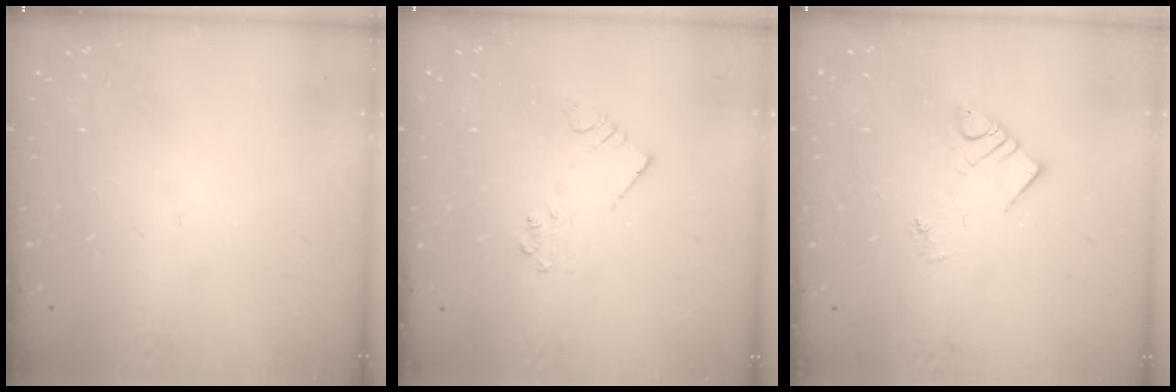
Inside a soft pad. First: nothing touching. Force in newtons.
{"total": 2.5, "press": 2.5, "slide": 0.2}
{"total": 3.8, "press": 3.8, "slide": 0.4}